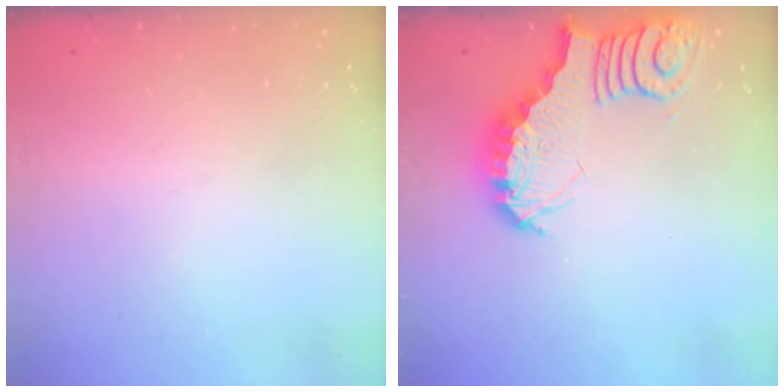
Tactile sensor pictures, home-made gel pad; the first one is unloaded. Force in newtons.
{"total": 3.9, "press": 3.9, "slide": 0.4}